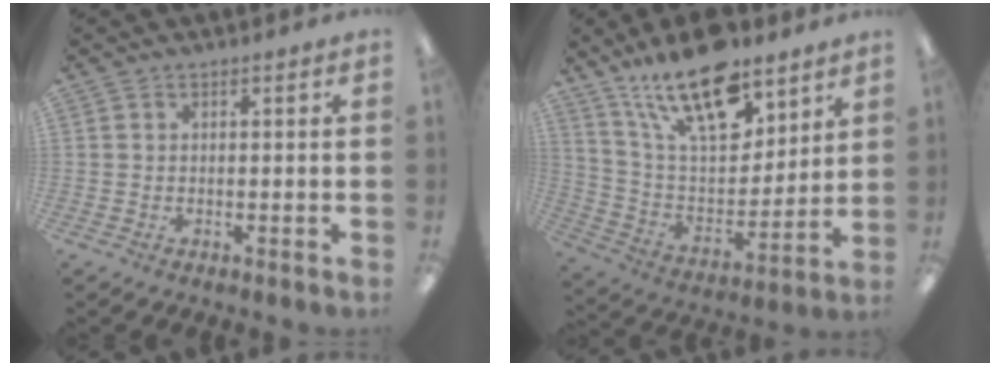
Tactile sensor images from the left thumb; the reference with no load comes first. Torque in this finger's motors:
{"motor_torque": [0.36, 0.39, 1.56, -1.20, 0.14]}